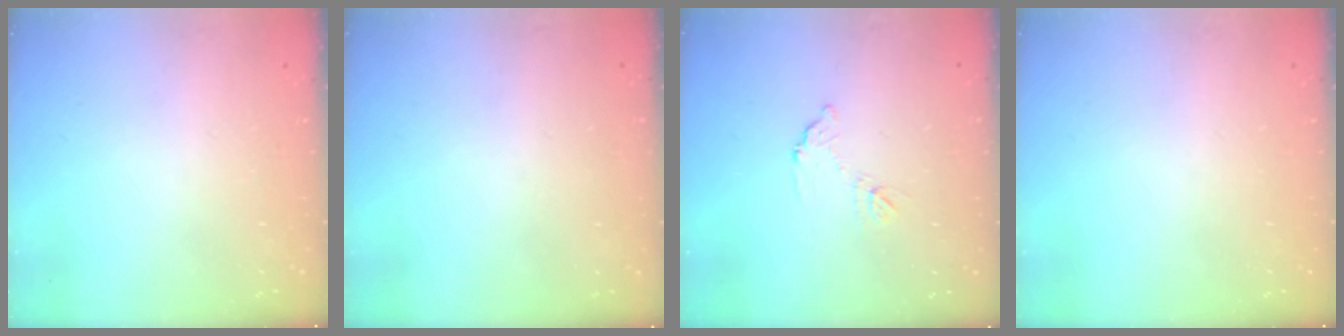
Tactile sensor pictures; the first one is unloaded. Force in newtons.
{"total": 3.2, "press": 3.2, "slide": 0.1}
{"total": 6.4, "press": 6.4, "slide": 0.3}
{"total": 0.0}